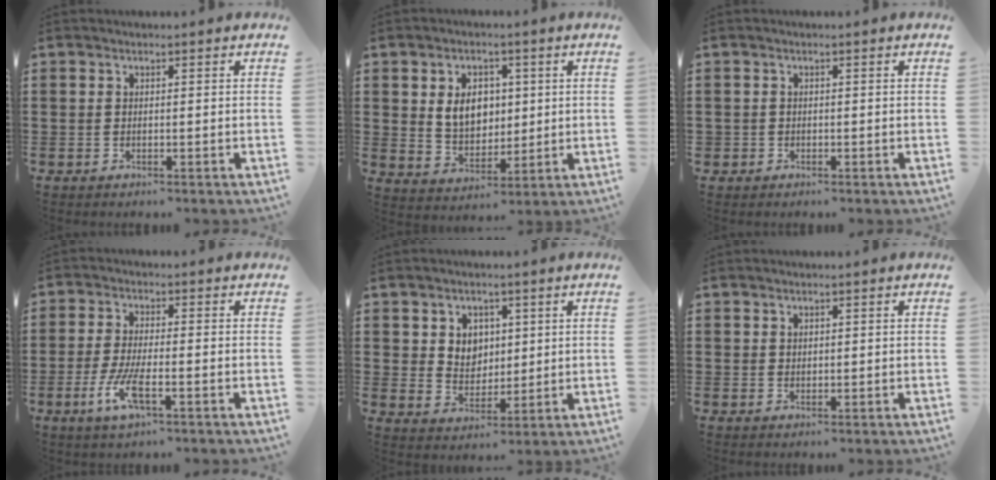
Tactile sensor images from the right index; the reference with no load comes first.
{"total": 6.4, "force": [1.2, 4.9, 4.0], "torque": [-0.078, 0.009, 0.016]}
{"total": 0.8, "force": [-0.5, 0.7, 0.1], "torque": [-0.004, 0.001, -0.012]}
{"total": 6.0, "force": [-2.5, 1.4, 5.3], "torque": [-0.127, -0.020, -0.052]}
{"total": 4.5, "force": [1.8, 4.0, 1.1], "torque": [-0.025, 0.005, 0.027]}
{"total": 0.9, "force": [0.7, 0.6, 0.1], "torque": [-0.004, 0.001, 0.014]}